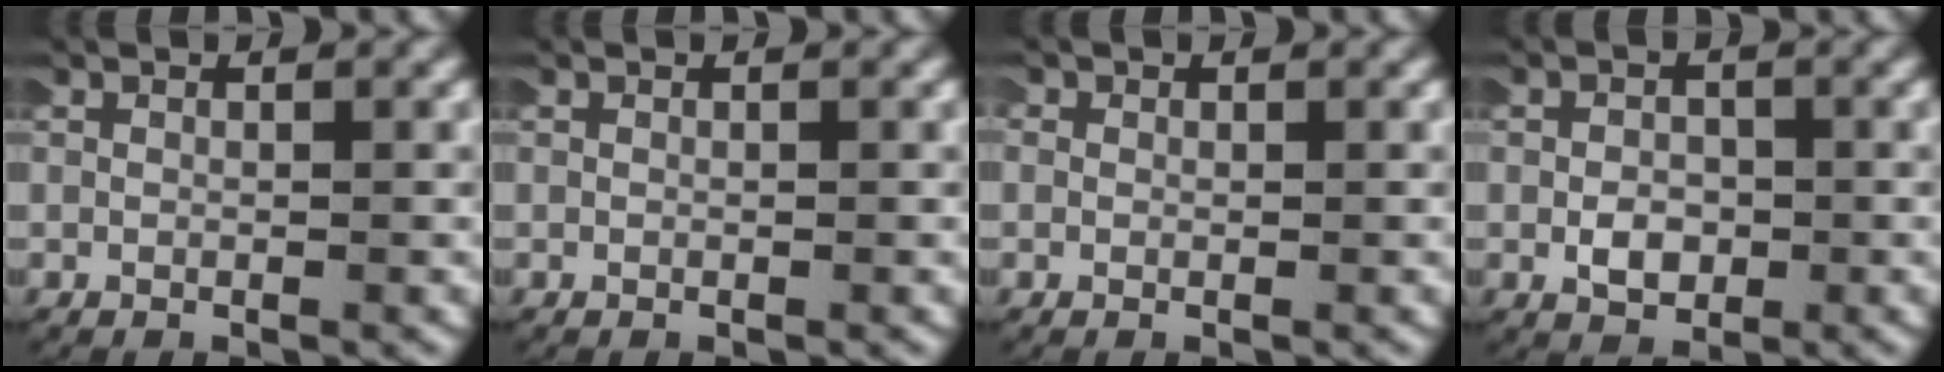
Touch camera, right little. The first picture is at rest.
{"total": 0.0}
{"total": 0.6, "force": [0.0, 0.6, 0.0], "torque": [-0.002, 0.000, -0.003]}
{"total": 1.8, "force": [-0.6, 1.3, 1.0], "torque": [-0.013, -0.003, -0.009]}